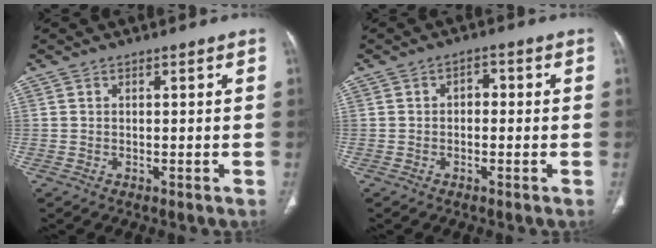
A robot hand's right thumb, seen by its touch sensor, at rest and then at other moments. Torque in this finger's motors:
{"motor_torque": [-0.45, 0.11, -0.05, -0.07, 0.03]}